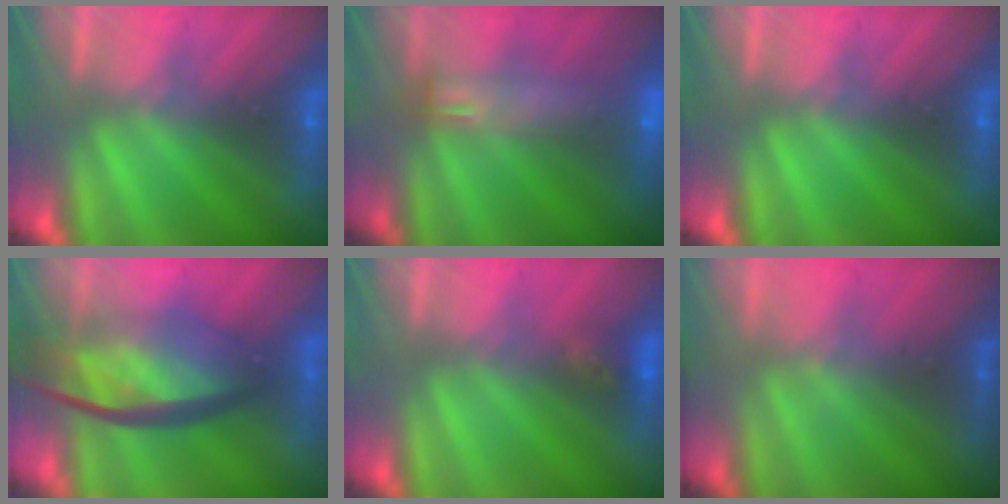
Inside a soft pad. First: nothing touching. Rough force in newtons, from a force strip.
{"total": 8.7}
{"total": 0.0}
{"total": 7.5}
{"total": 2.9}
{"total": 1.5}